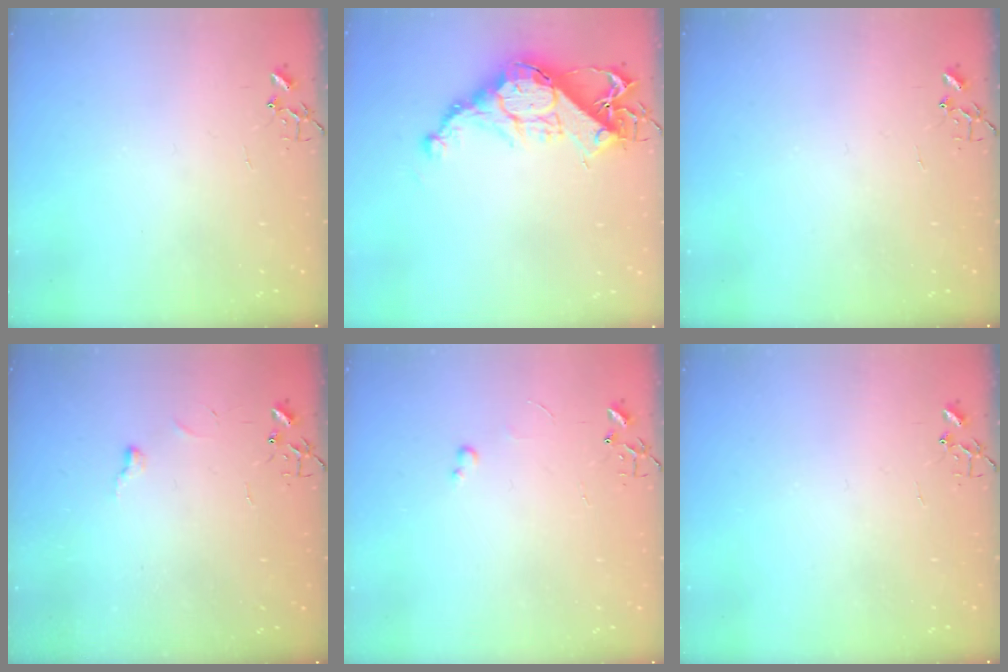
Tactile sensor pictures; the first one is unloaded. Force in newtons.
{"total": 15.7, "press": 15.7, "slide": 1.1}
{"total": 0.0}
{"total": 3.8, "press": 3.8, "slide": 0.5}
{"total": 2.6, "press": 2.6, "slide": 0.4}
{"total": 0.0}